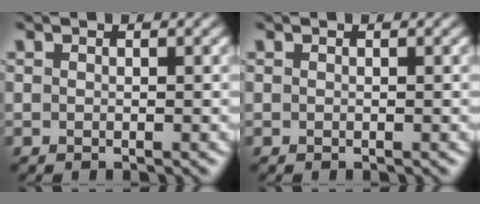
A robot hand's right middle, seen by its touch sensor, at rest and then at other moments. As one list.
[{"total": 0.0}]